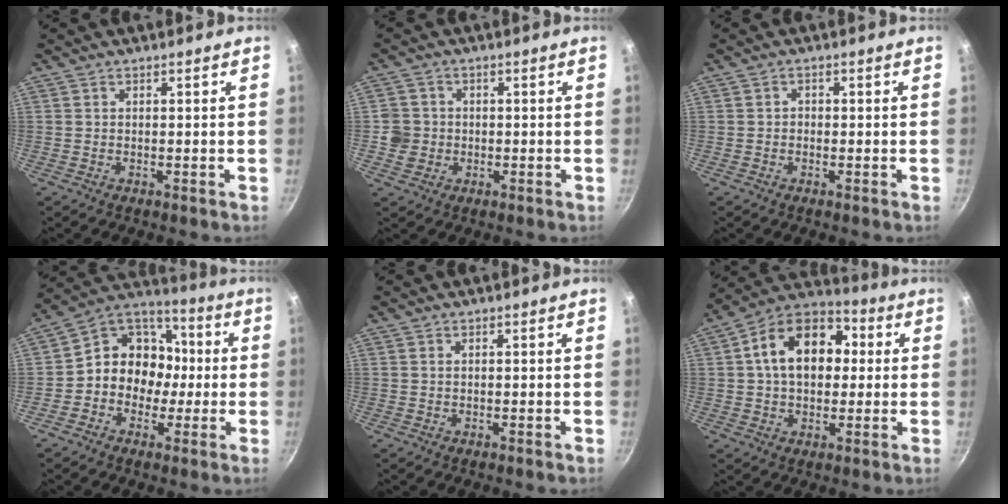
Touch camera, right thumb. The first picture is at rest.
{"total": 4.3, "force": [-0.5, 4.2, 0.9], "torque": [0.005, 0.007, -0.011]}
{"total": 0.9, "force": [-0.3, 0.8, 0.3], "torque": [0.008, 0.005, -0.010]}
{"total": 13.9, "force": [-1.3, 11.5, 7.7], "torque": [-0.071, 0.041, -0.035]}
{"total": 0.0}
{"total": 16.2, "force": [2.5, 10.9, 11.8], "torque": [-0.159, 0.025, 0.030]}